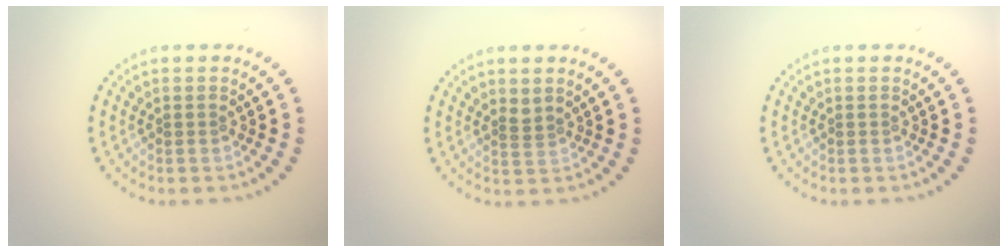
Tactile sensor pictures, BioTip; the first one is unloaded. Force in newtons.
{"total": 0.8, "press": 0.5, "slide": 0.7}
{"total": 0.0}